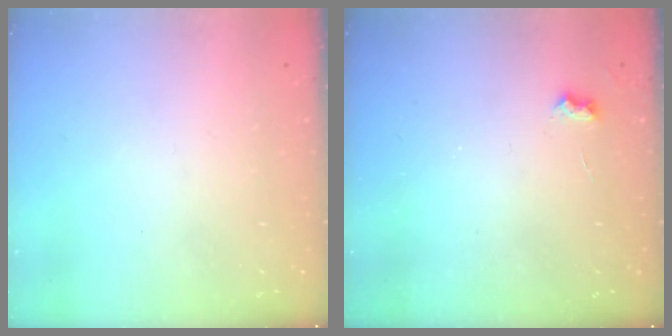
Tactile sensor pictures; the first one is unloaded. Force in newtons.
{"total": 3.8, "press": 3.8, "slide": 0.5}